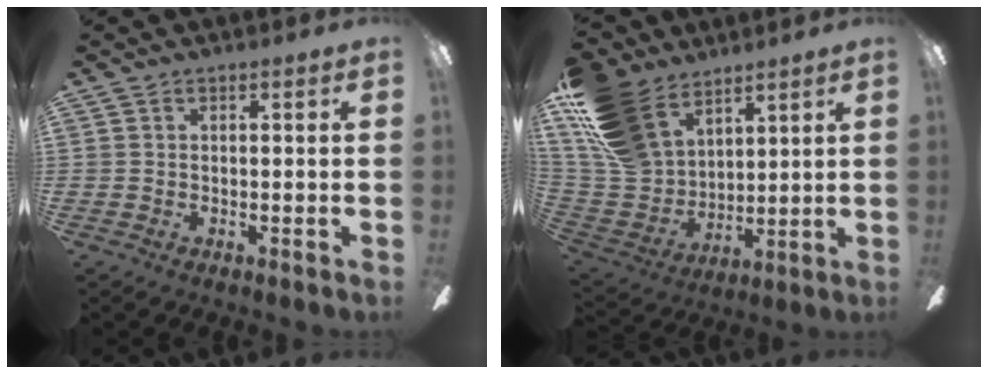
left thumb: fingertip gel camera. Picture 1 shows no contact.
{"total": 20.1, "force": [12.7, 12.1, 10.0], "torque": [-0.242, -0.058, 0.244]}